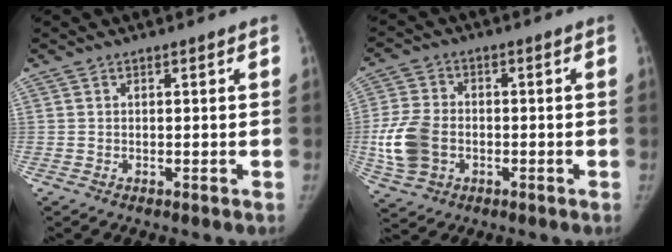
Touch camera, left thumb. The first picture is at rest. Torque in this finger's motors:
{"motor_torque": [-1.00, 1.24, 0.84, -0.78, 0.47]}